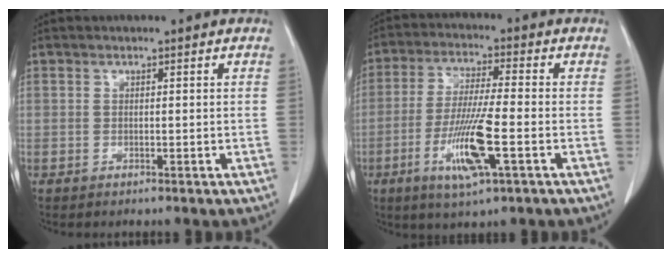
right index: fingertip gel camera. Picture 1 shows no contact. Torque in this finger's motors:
{"motor_torque": [0.48, -0.29, 0.30, 0.16]}